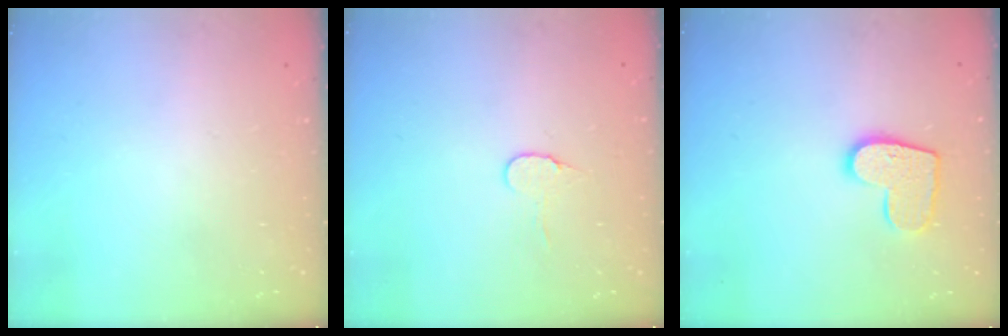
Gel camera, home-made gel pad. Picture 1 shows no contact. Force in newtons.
{"total": 6.1, "press": 6.1, "slide": 0.5}
{"total": 11.6, "press": 11.5, "slide": 0.5}